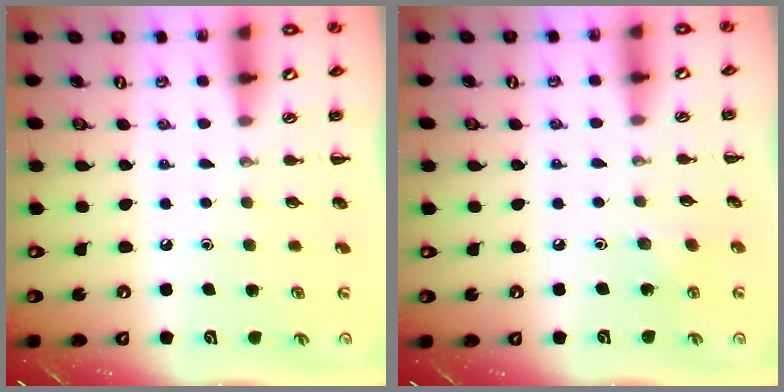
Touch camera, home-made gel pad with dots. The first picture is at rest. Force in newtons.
{"total": 2.6, "press": 2.4, "slide": 0.9}